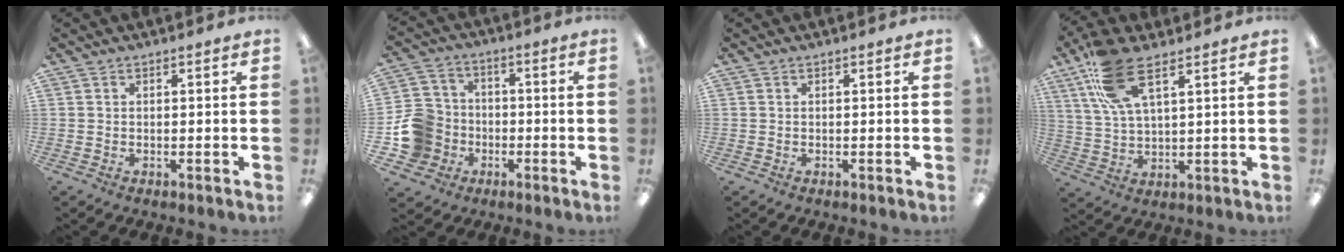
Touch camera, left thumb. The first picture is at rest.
{"total": 12.5, "force": [-3.7, 11.3, 3.7], "torque": [-0.089, 0.038, -0.056]}
{"total": 0.0}
{"total": 13.6, "force": [8.1, 5.1, 9.7], "torque": [-0.202, -0.009, 0.151]}